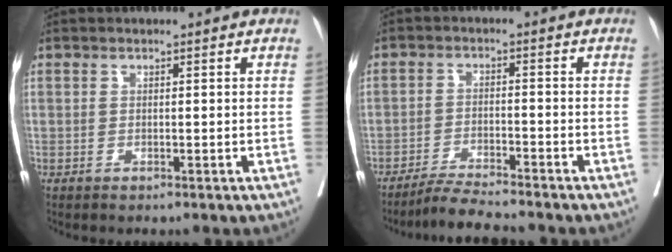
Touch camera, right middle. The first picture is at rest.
{"total": 5.3, "force": [-5.0, -0.7, 1.6], "torque": [-0.034, -0.021, -0.091]}